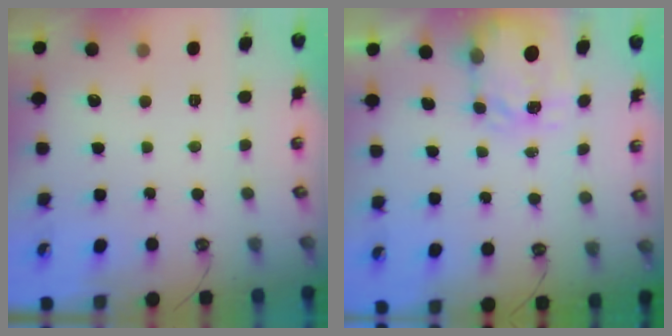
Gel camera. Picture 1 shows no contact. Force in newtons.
{"total": 3.8, "press": 3.7, "slide": 0.5}